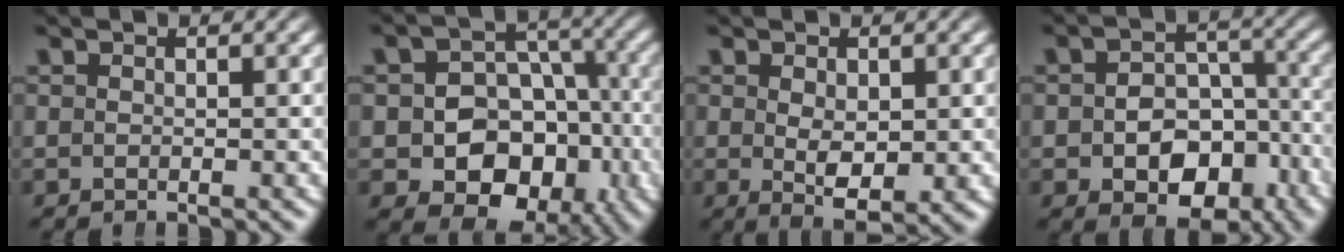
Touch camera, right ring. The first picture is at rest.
{"total": 9.5, "force": [-3.4, 7.4, 4.9], "torque": [-0.100, -0.058, -0.035]}
{"total": 4.0, "force": [-0.8, 1.5, 3.6], "torque": [-0.058, -0.031, 0.005]}
{"total": 7.0, "force": [-3.3, 4.6, 4.2], "torque": [-0.054, -0.031, -0.038]}